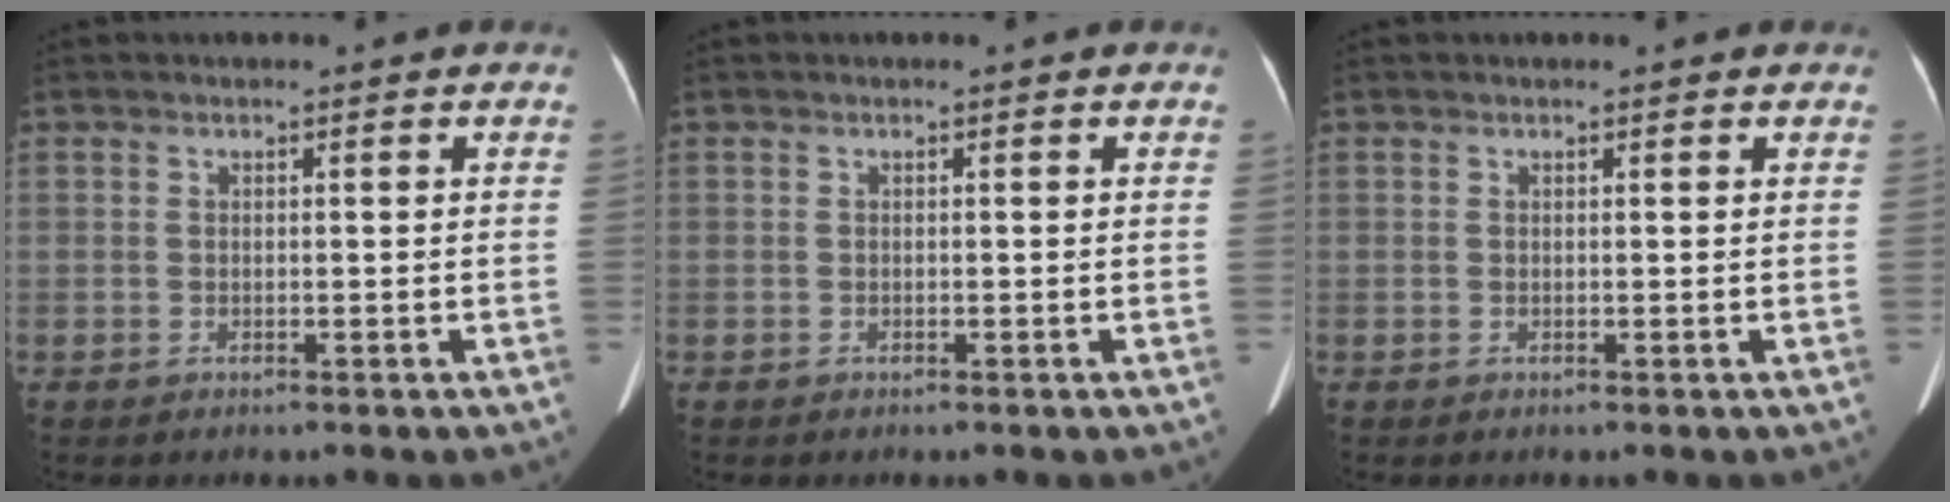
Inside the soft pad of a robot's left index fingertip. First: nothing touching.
{"total": 0.0}
{"total": 0.8, "force": [0.7, 0.2, 0.2], "torque": [-0.005, 0.009, 0.009]}